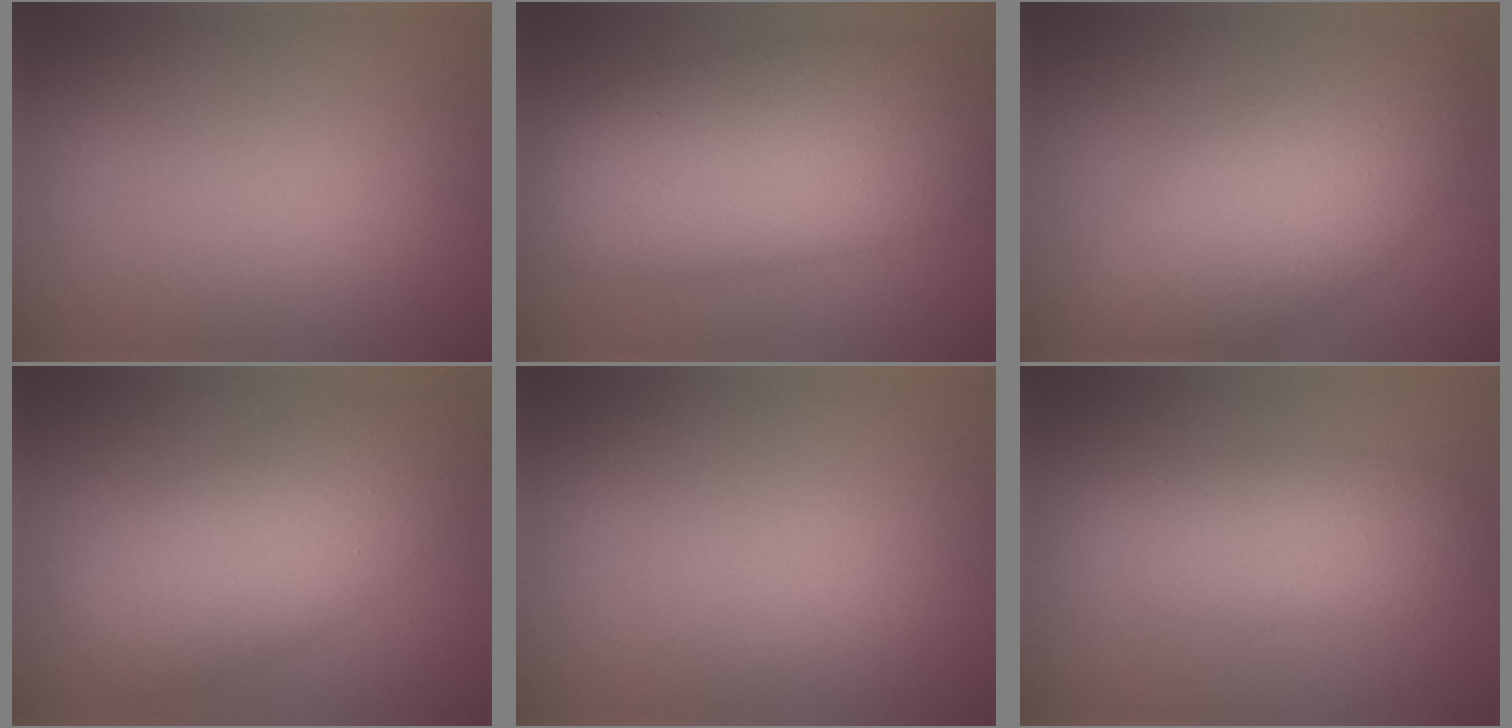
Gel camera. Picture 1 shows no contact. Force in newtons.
{"total": 11.9, "press": 11.9, "slide": 0.3}
{"total": 7.9, "press": 7.9, "slide": 0.5}
{"total": 8.3, "press": 8.3, "slide": 0.4}
{"total": 0.0}
{"total": 4.9, "press": 4.9, "slide": 0.2}